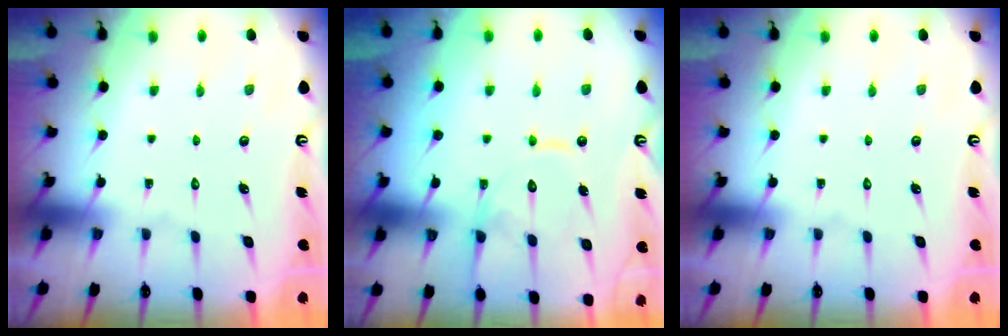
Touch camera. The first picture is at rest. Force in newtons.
{"total": 12.9, "press": 12.8, "slide": 1.2}
{"total": 0.0}